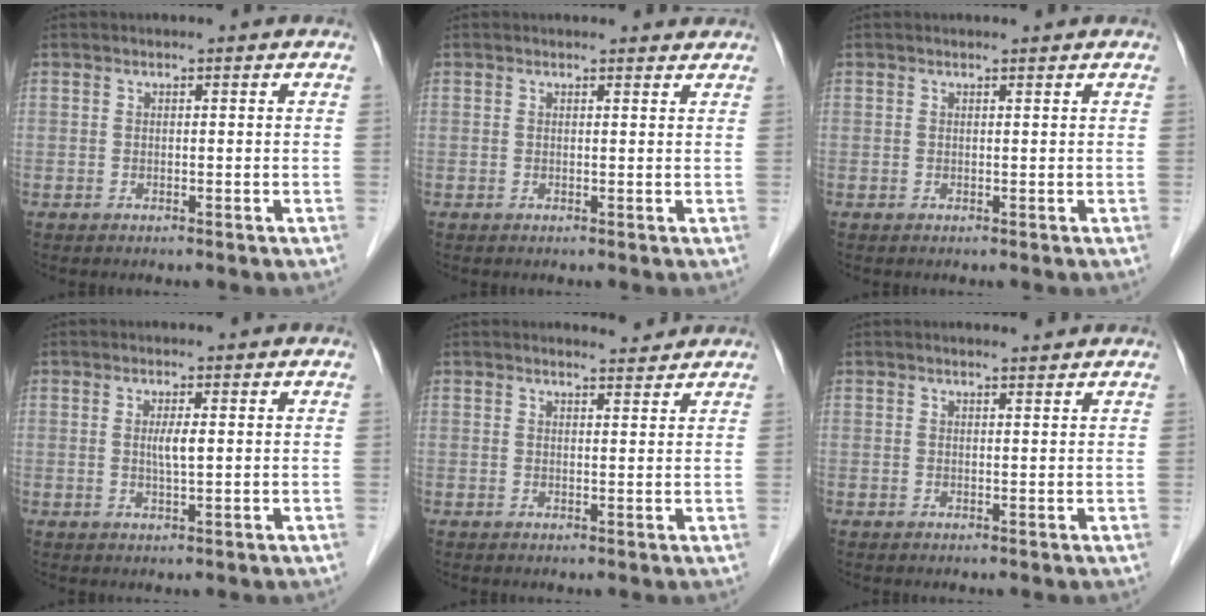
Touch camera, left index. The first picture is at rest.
{"total": 1.9, "force": [1.9, 0.5, 0.1], "torque": [-0.006, -0.003, 0.016]}
{"total": 0.7, "force": [0.6, -0.1, 0.2], "torque": [-0.008, 0.001, 0.011]}
{"total": 2.2, "force": [0.2, 0.1, 2.2], "torque": [-0.043, -0.003, 0.004]}
{"total": 2.1, "force": [2.1, 0.2, 0.0], "torque": [-0.007, -0.008, 0.029]}
{"total": 1.3, "force": [1.3, 0.0, 0.2], "torque": [-0.008, -0.002, 0.021]}